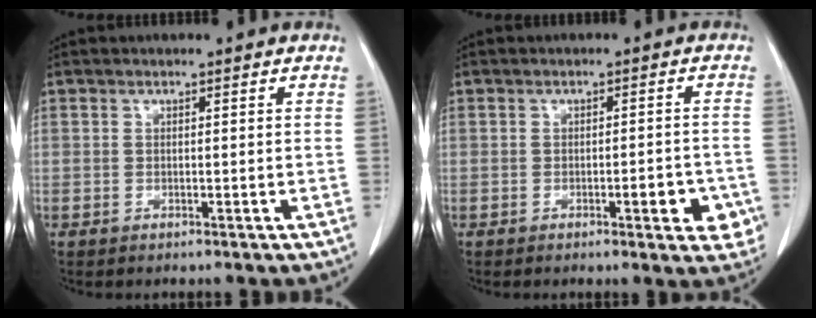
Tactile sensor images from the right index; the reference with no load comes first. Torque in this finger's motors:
{"motor_torque": [0.26, -0.13, 0.07, 0.03]}